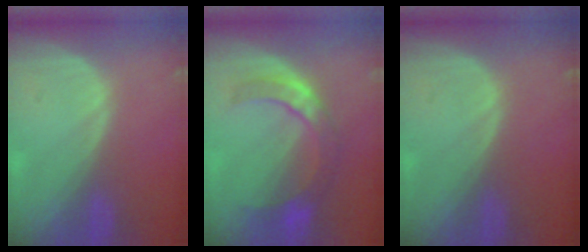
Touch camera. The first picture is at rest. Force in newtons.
{"total": 7.5, "press": 7.3, "slide": 1.8}
{"total": 0.0}